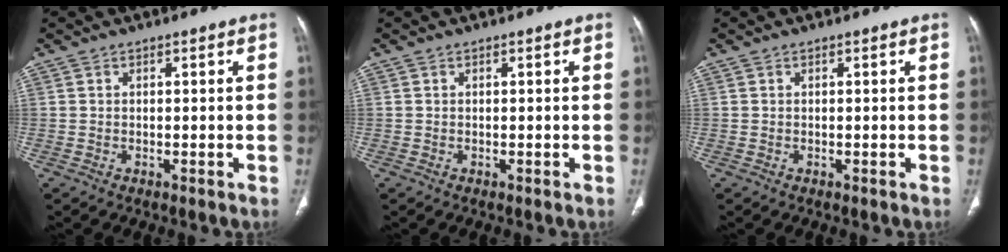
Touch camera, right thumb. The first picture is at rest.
{"total": 0.0}
{"total": 0.0}